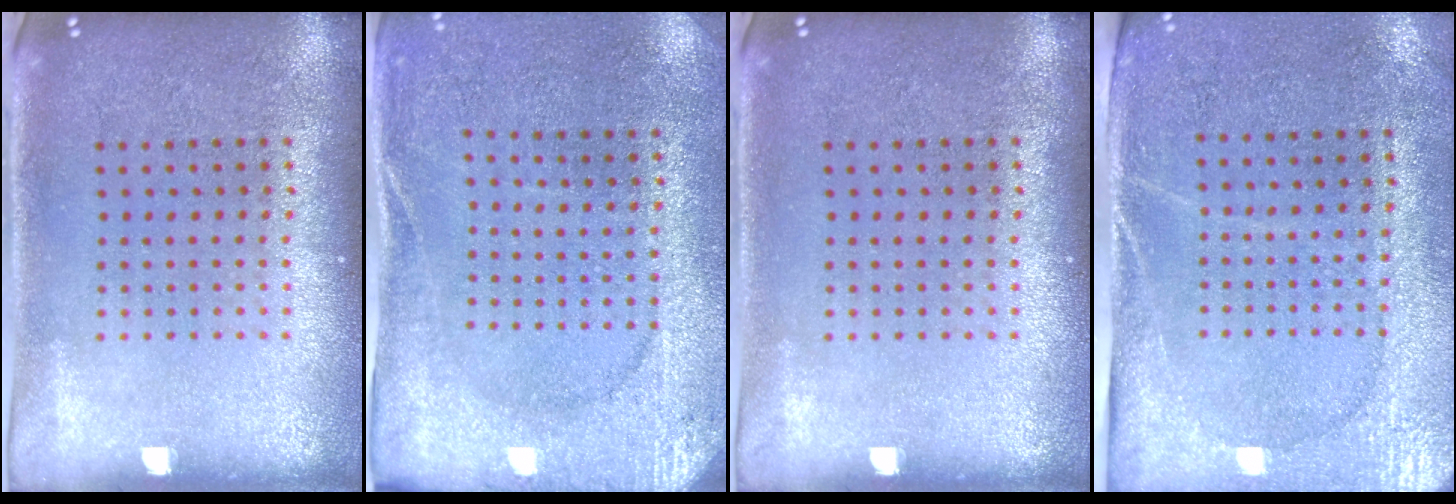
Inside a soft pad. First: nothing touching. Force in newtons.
{"total": 2.6, "press": 2.5, "slide": 0.7}
{"total": 0.0}
{"total": 2.9, "press": 2.5, "slide": 1.4}